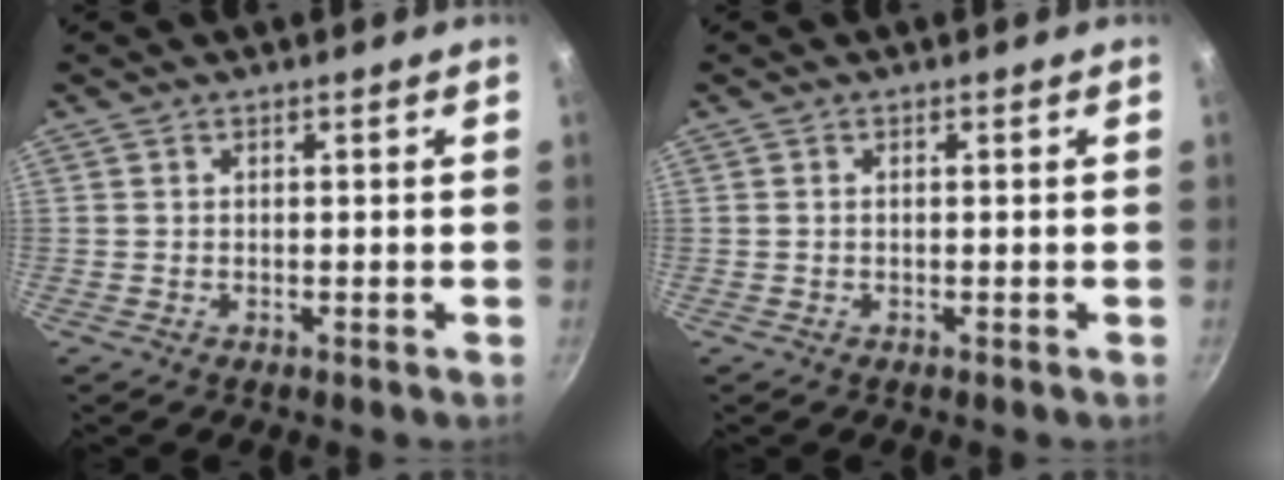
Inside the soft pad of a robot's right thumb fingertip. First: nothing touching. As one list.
[{"total": 0.0}]